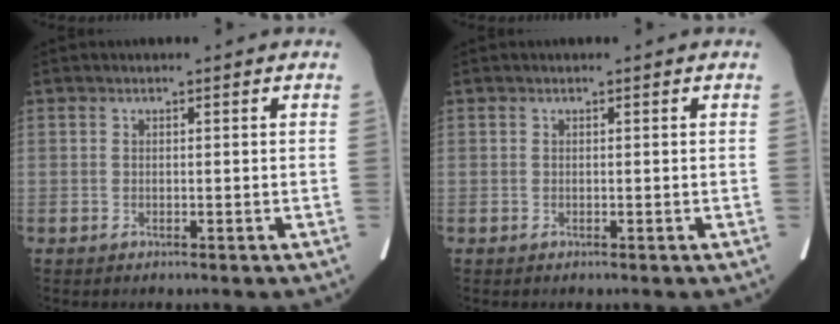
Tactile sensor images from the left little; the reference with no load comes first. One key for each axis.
{"total": 0.0}